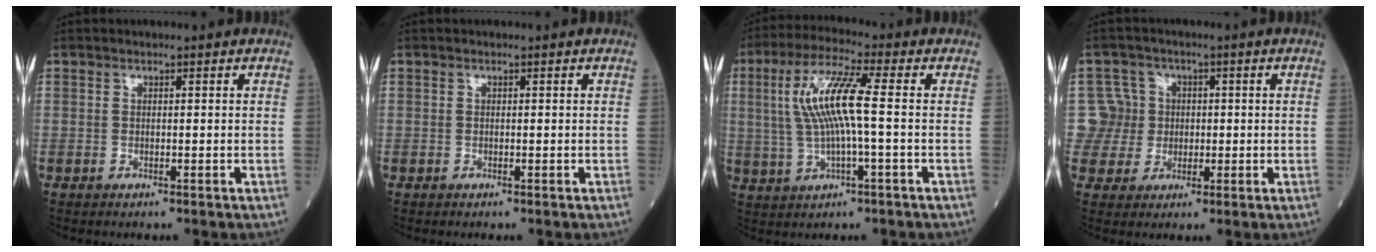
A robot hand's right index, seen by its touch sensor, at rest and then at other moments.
{"total": 0.0}
{"total": 10.8, "force": [0.7, 1.7, 10.6], "torque": [-0.228, 0.016, 0.016]}
{"total": 6.7, "force": [0.5, 6.7, 0.5], "torque": [-0.011, 0.024, 0.017]}